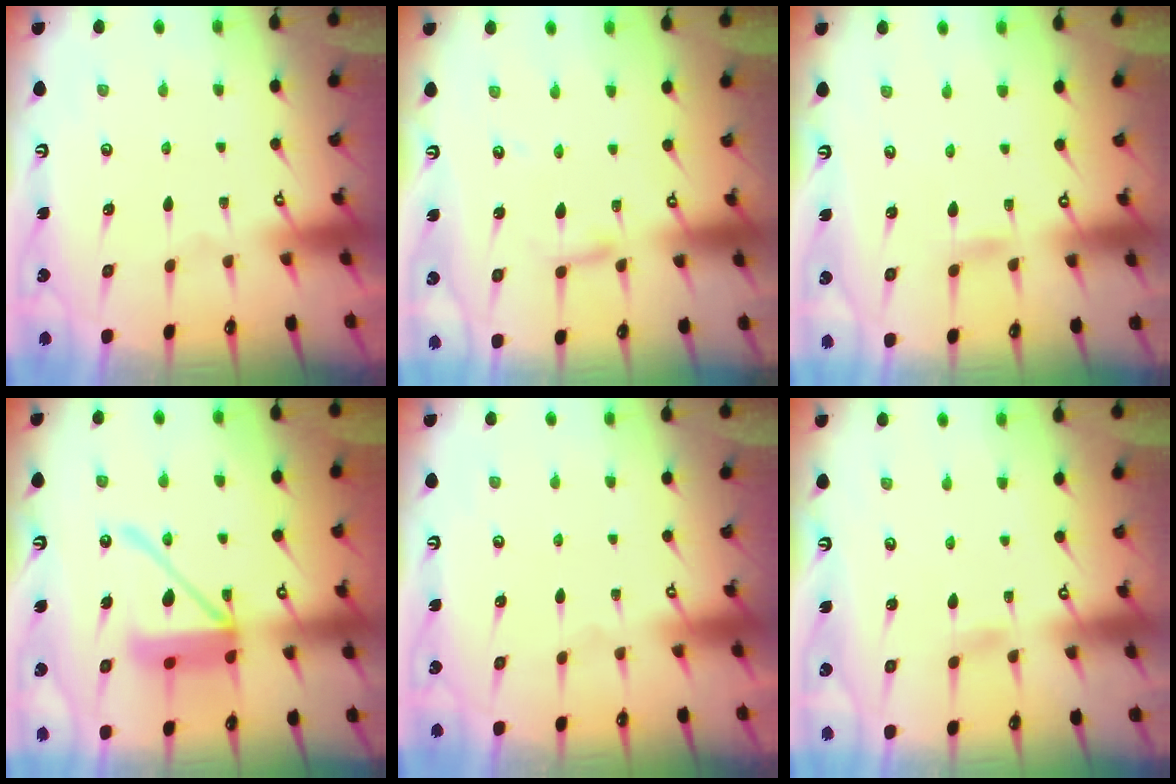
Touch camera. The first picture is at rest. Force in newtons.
{"total": 2.4, "press": 2.4, "slide": 0.1}
{"total": 2.4, "press": 2.3, "slide": 0.3}
{"total": 14.5, "press": 14.4, "slide": 1.9}
{"total": 0.0}
{"total": 2.1, "press": 2.1, "slide": 0.3}